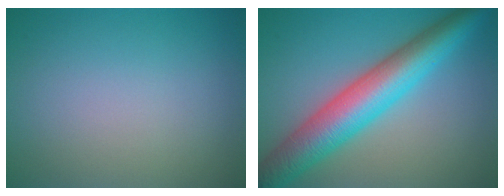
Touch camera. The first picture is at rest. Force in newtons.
{"total": 8.7, "press": 8.7, "slide": 0.1}